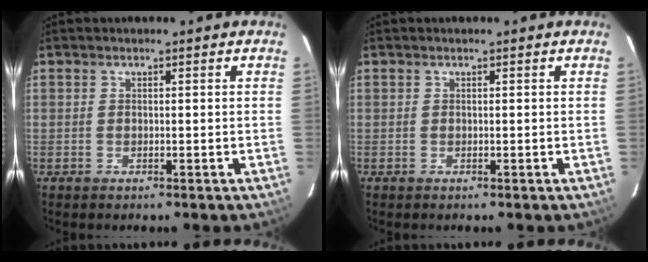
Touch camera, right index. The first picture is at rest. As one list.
[{"total": 0.0}]